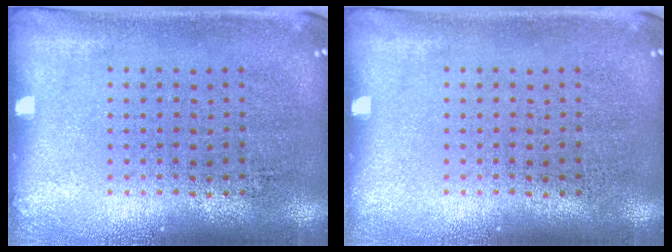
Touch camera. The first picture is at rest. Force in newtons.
{"total": 0.0}